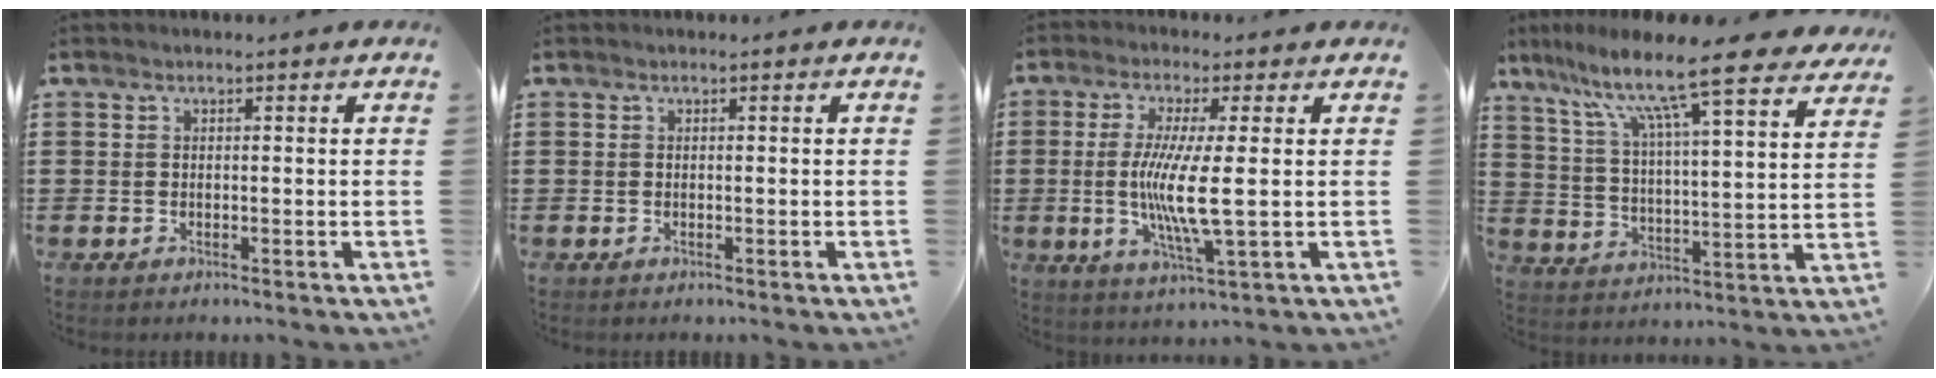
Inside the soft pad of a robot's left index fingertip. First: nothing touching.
{"total": 0.0}
{"total": 8.5, "force": [0.1, 0.6, 8.4], "torque": [-0.168, -0.011, -0.005]}
{"total": 12.2, "force": [9.7, 0.5, 7.4], "torque": [-0.160, -0.064, 0.153]}